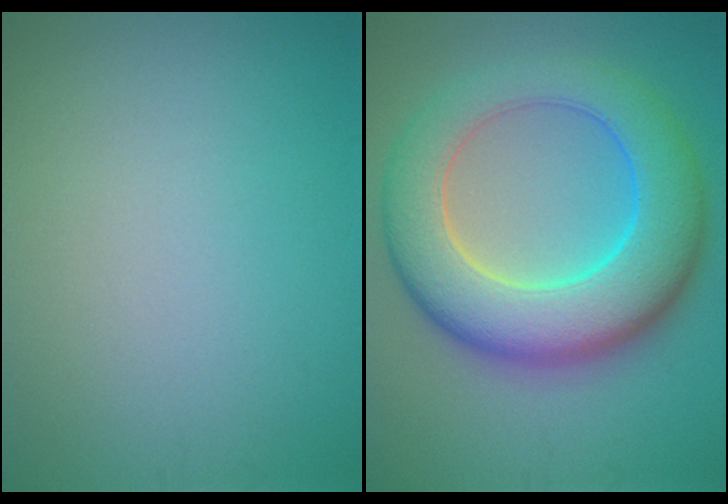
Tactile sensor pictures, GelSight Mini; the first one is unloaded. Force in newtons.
{"total": 10.5, "press": 10.5, "slide": 0.1}